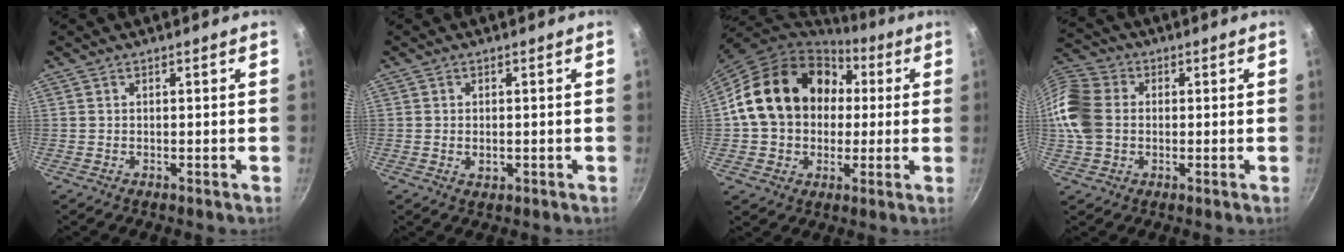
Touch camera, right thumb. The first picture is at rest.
{"total": 2.0, "force": [-0.3, 1.3, 1.4], "torque": [-0.023, -0.001, -0.004]}
{"total": 20.5, "force": [2.9, 16.5, 11.8], "torque": [-0.174, 0.039, 0.046]}
{"total": 15.6, "force": [0.5, 12.6, 9.2], "torque": [-0.202, 0.026, -0.004]}